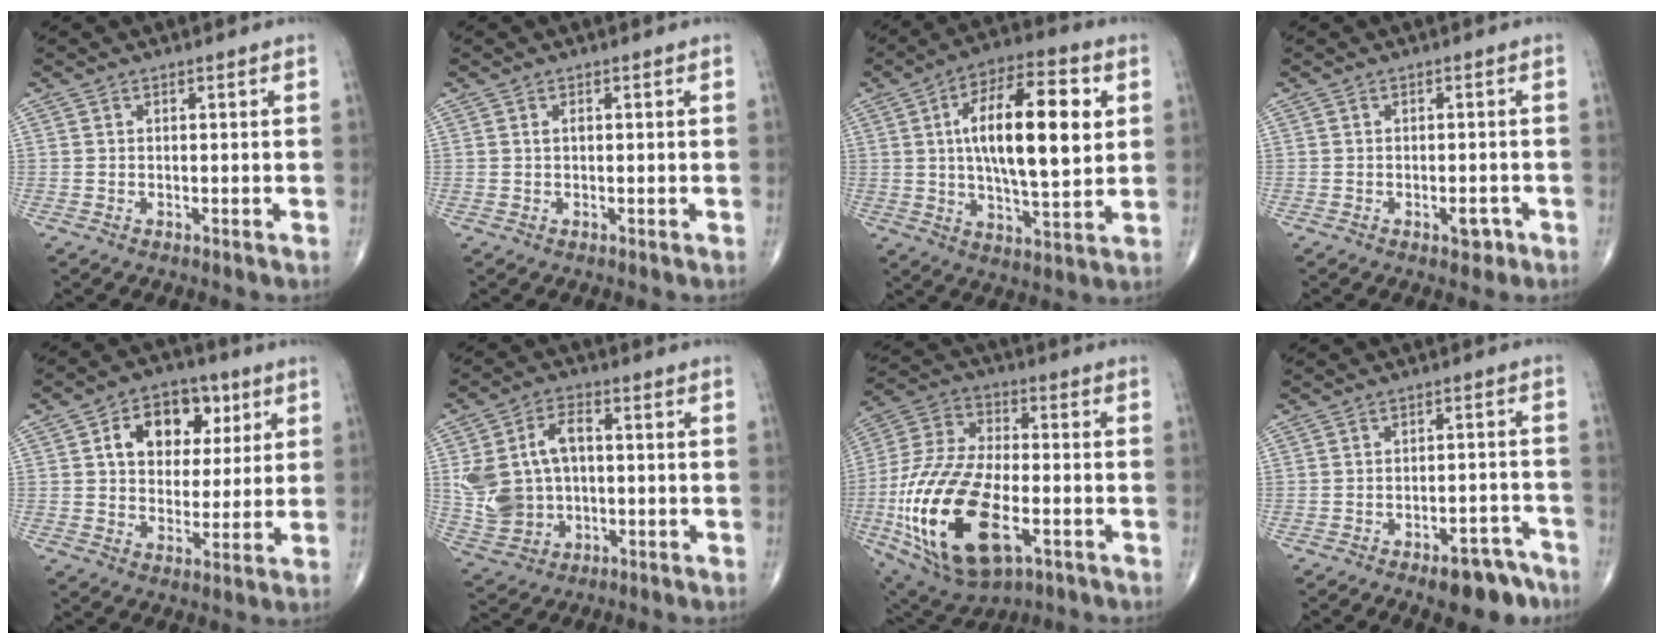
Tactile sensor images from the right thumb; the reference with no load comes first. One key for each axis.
{"total": 0.7, "fx": 0.2, "fy": 0.3, "fz": 0.6, "tx": -0.013, "ty": 0.003, "tz": 0.004}
{"total": 19.7, "fx": 3.9, "fy": 7.2, "fz": 17.9, "tx": -0.278, "ty": 0.000, "tz": 0.058}
{"total": 2.5, "fx": -1.3, "fy": 1.3, "fz": 1.7, "tx": -0.014, "ty": 0.006, "tz": -0.015}
{"total": 13.2, "fx": 4.4, "fy": 9.3, "fz": 8.2, "tx": -0.081, "ty": 0.000, "tz": 0.067}
{"total": 12.6, "fx": 0.8, "fy": 8.8, "fz": 8.9, "tx": -0.159, "ty": 0.017, "tz": 0.025}
{"total": 25.6, "fx": -7.6, "fy": 12.9, "fz": 20.8, "tx": -0.437, "ty": 0.003, "tz": -0.124}
{"total": 8.8, "fx": -6.3, "fy": 3.9, "fz": 4.8, "tx": -0.042, "ty": 0.052, "tz": -0.084}